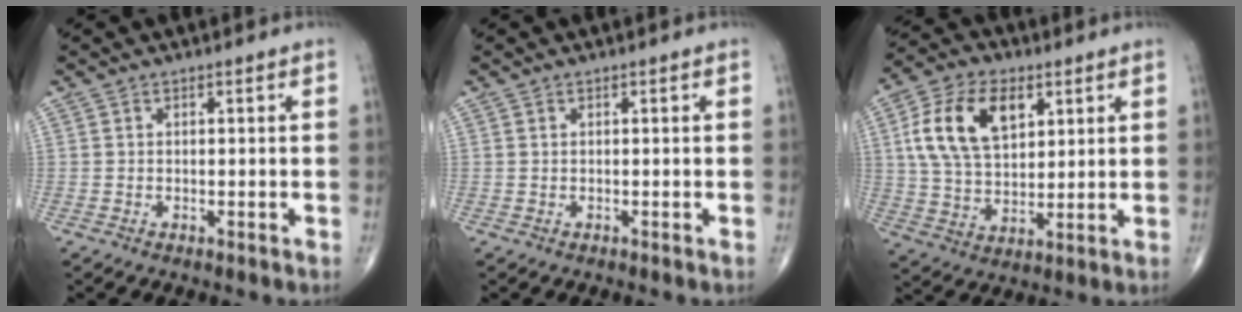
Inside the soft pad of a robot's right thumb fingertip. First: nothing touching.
{"total": 0.0}
{"total": 15.3, "force": [5.1, 9.3, 11.1], "torque": [-0.193, -0.005, 0.098]}